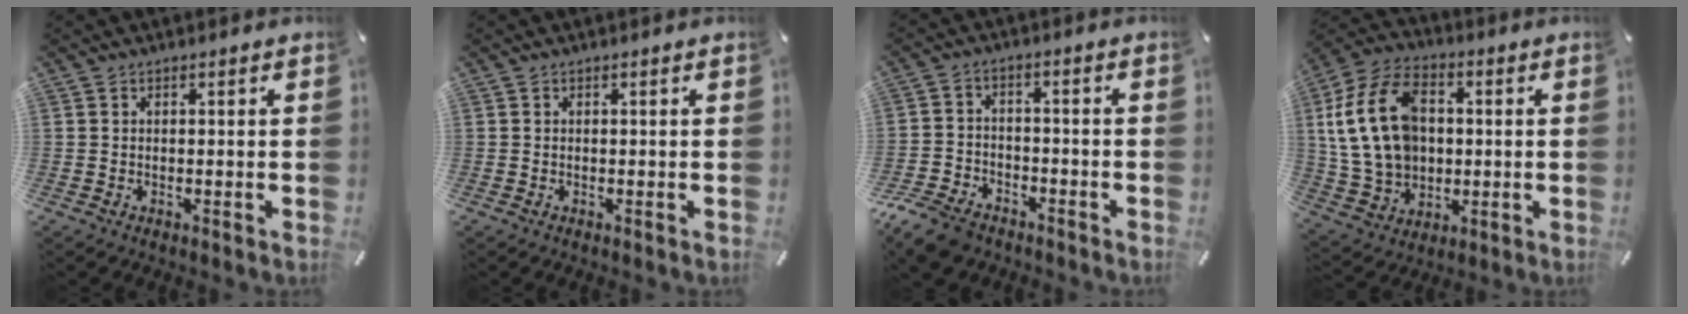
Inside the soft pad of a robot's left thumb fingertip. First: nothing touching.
{"total": 0.0}
{"total": 8.1, "force": [-6.3, 4.4, 2.7], "torque": [-0.058, 0.031, -0.121]}
{"total": 17.7, "force": [1.9, 13.5, 11.2], "torque": [-0.250, 0.009, 0.038]}